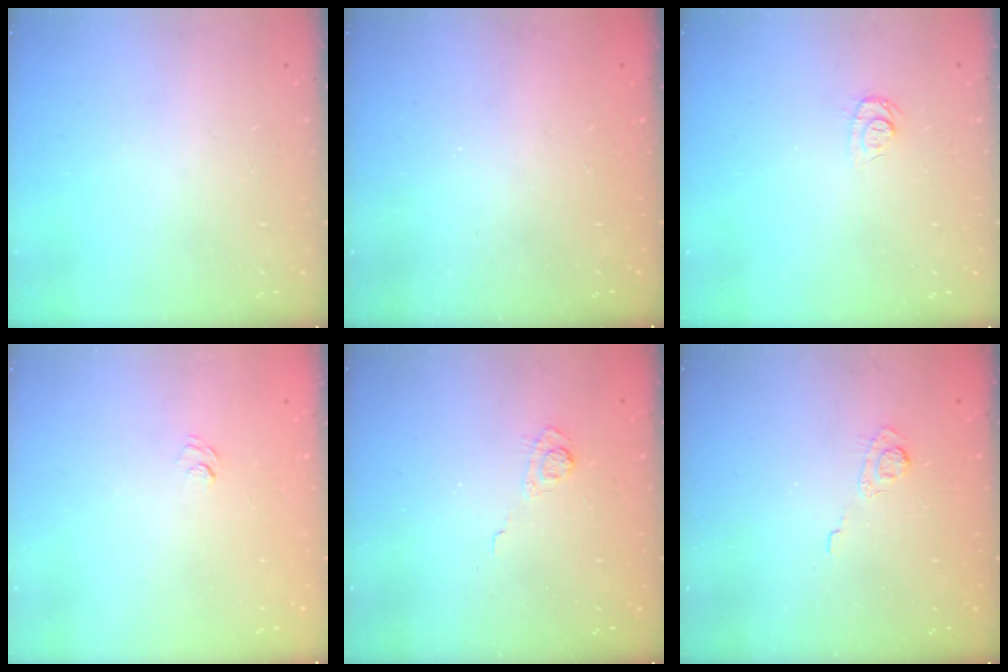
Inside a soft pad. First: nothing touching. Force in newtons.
{"total": 2.3, "press": 2.2, "slide": 0.6}
{"total": 6.6, "press": 6.6, "slide": 0.7}
{"total": 6.8, "press": 6.7, "slide": 1.1}
{"total": 3.7, "press": 3.4, "slide": 1.5}
{"total": 3.2, "press": 2.8, "slide": 1.6}